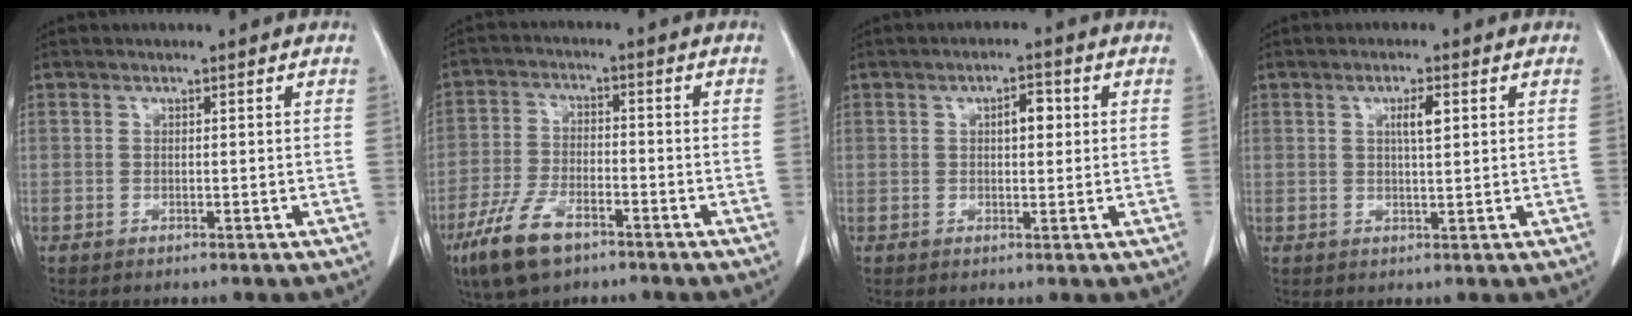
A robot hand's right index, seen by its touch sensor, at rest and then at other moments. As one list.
[{"total": 10.0, "force": [-6.2, 4.0, 6.7], "torque": [-0.147, -0.009, -0.113]}, {"total": 3.7, "force": [0.8, 1.6, 3.2], "torque": [-0.053, 0.009, 0.013]}, {"total": 3.4, "force": [1.0, 0.7, 3.1], "torque": [-0.056, 0.002, 0.018]}]